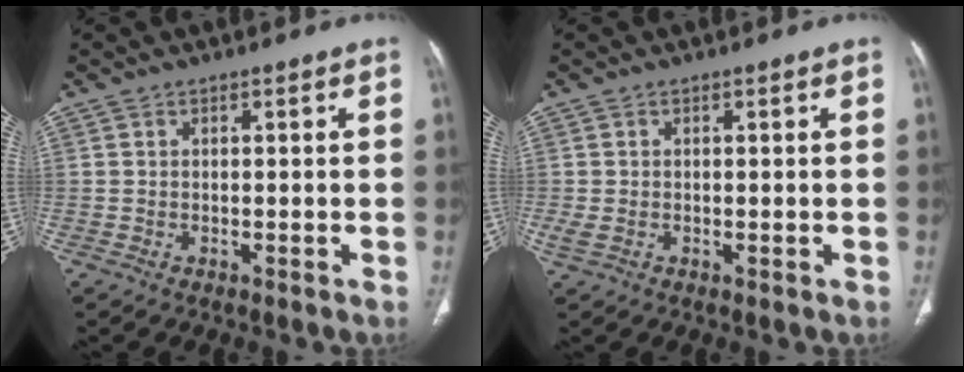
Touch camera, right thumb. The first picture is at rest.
{"total": 1.6, "force": [-0.2, 1.0, 1.3], "torque": [-0.045, 0.000, -0.002]}